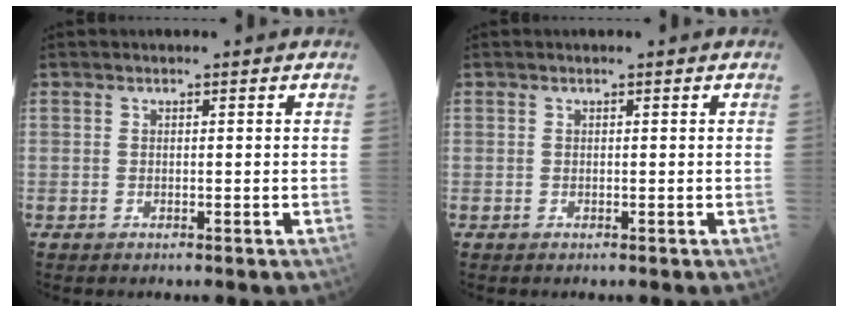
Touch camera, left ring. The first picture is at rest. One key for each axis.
{"total": 0.0}